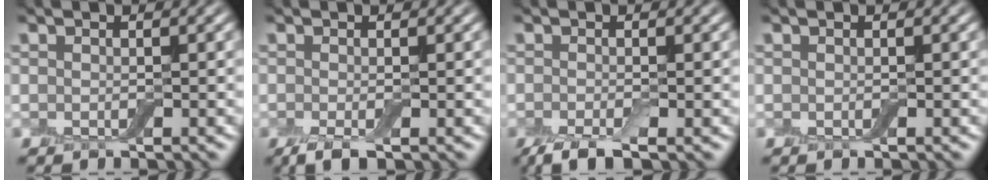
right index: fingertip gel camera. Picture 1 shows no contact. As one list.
[{"total": 2.0, "force": [-1.0, 0.4, 1.6], "torque": [-0.035, -0.006, -0.023]}, {"total": 2.9, "force": [-2.0, 0.7, 2.1], "torque": [-0.041, -0.006, -0.041]}, {"total": 0.0}]